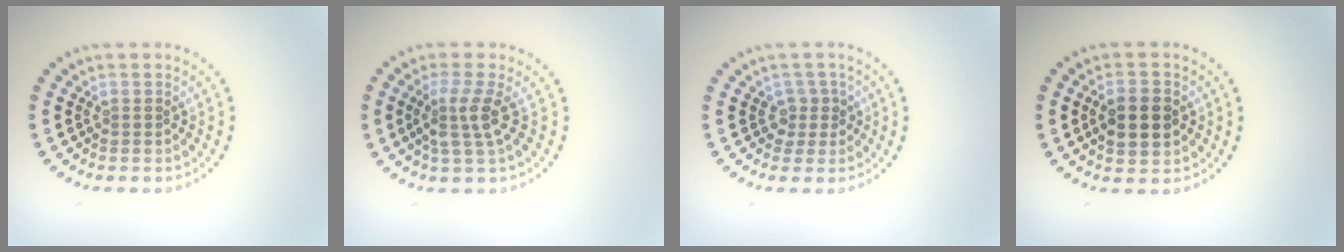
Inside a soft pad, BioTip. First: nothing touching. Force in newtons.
{"total": 2.8, "press": 2.2, "slide": 1.7}
{"total": 1.7, "press": 1.4, "slide": 1.1}
{"total": 4.6, "press": 4.6, "slide": 0.2}